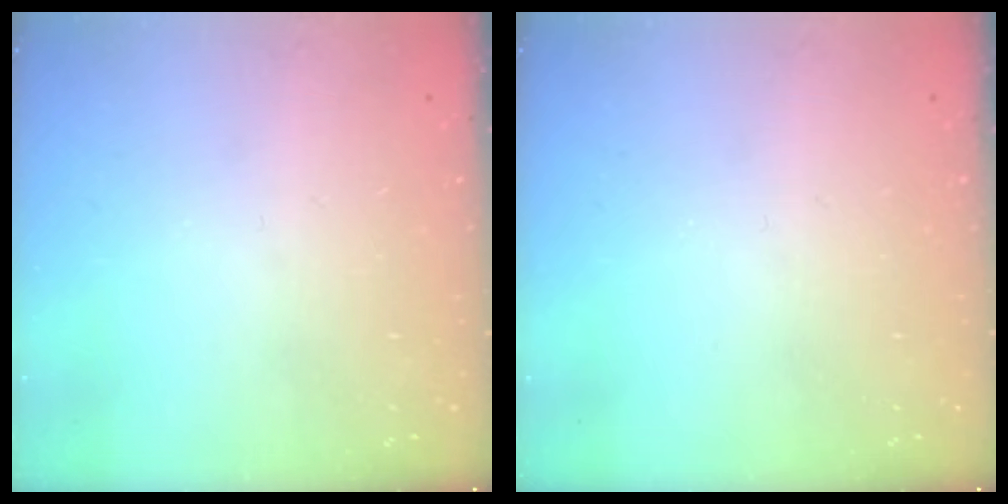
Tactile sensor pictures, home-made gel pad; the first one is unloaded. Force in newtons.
{"total": 0.0}